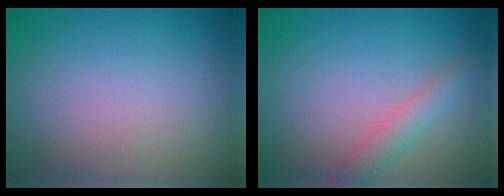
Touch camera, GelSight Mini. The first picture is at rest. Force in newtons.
{"total": 2.1, "press": 2.1, "slide": 0.1}